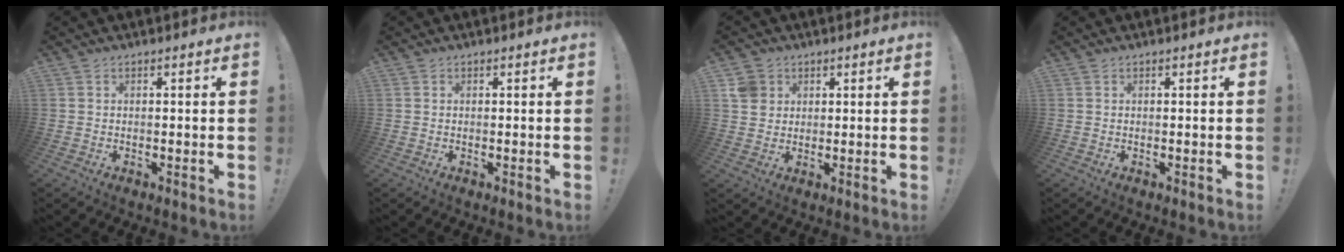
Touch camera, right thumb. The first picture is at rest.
{"total": 0.0}
{"total": 5.7, "force": [2.2, 5.0, 1.6], "torque": [-0.020, -0.003, 0.045]}
{"total": 0.0}